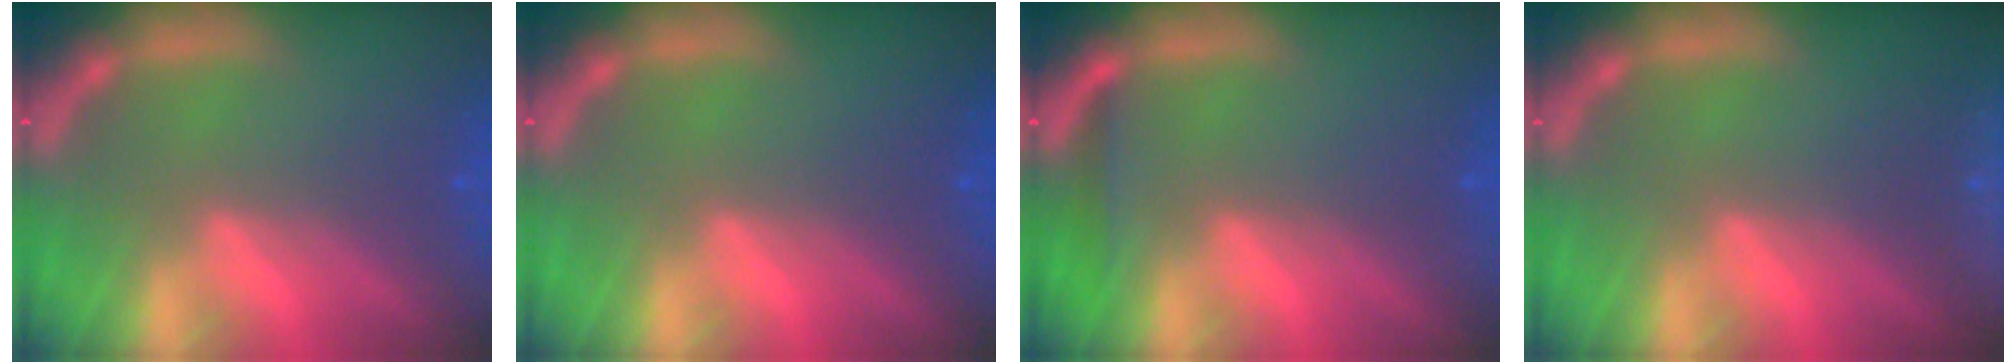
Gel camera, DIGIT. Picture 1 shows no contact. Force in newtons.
{"total": 0.0}
{"total": 1.4}
{"total": 9.0}